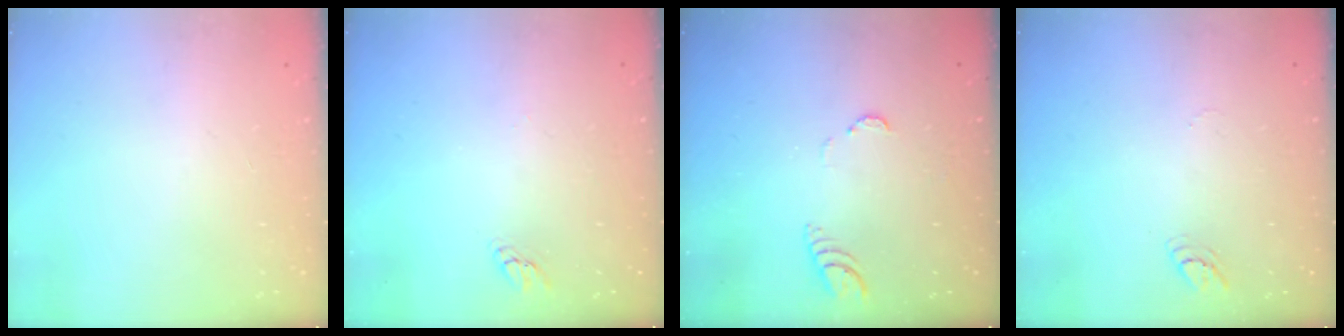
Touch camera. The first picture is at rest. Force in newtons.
{"total": 1.9, "press": 1.9, "slide": 0.2}
{"total": 3.1, "press": 3.1, "slide": 0.3}
{"total": 3.1, "press": 3.1, "slide": 0.3}